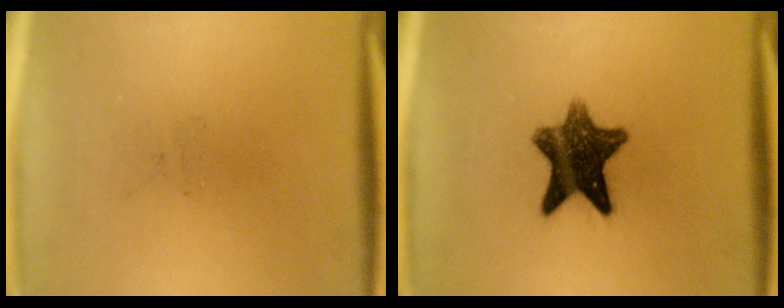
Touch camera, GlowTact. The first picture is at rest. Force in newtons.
{"total": 10.7}